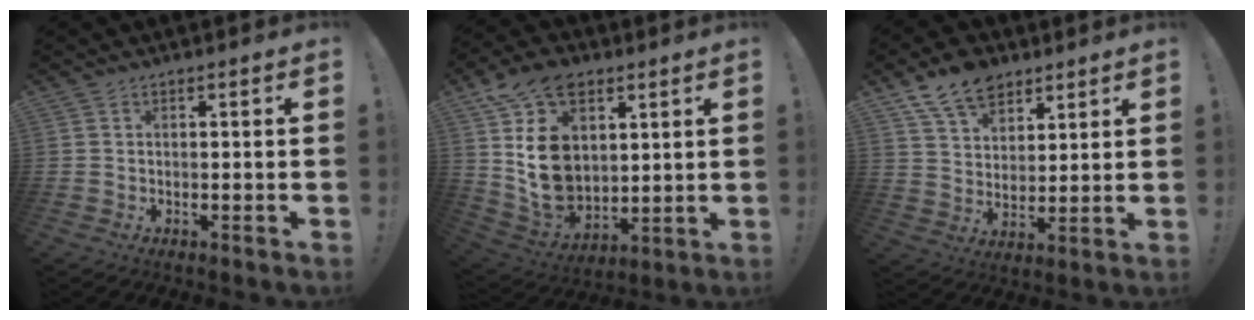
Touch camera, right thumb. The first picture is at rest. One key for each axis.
{"total": 20.4, "fx": 6.3, "fy": 14.6, "fz": 12.8, "tx": -0.249, "ty": -0.038, "tz": 0.119}
{"total": 12.2, "fx": 8.5, "fy": 7.5, "fz": 4.6, "tx": -0.075, "ty": -0.045, "tz": 0.163}